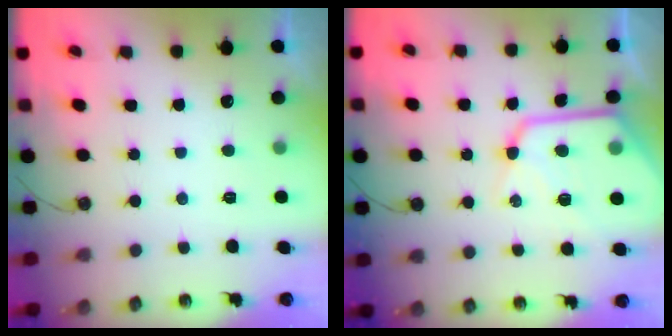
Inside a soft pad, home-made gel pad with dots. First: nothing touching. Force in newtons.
{"total": 16.7, "press": 16.6, "slide": 1.5}